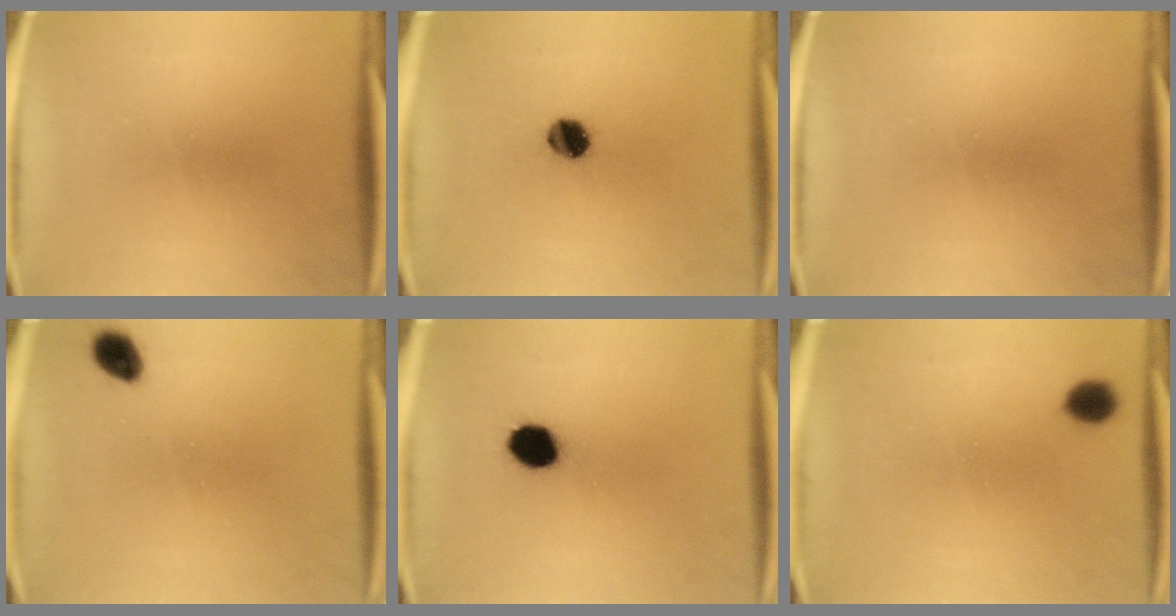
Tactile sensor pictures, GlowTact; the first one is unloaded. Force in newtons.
{"total": 5.9}
{"total": 0.0}
{"total": 4.1}
{"total": 7.2}
{"total": 4.2}